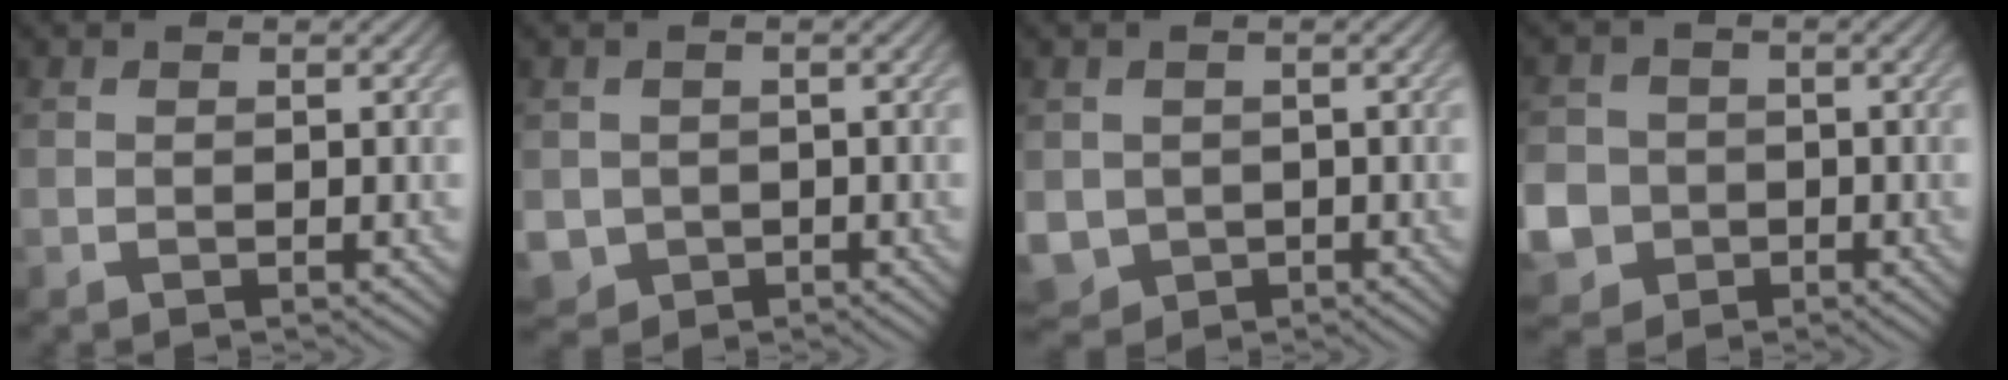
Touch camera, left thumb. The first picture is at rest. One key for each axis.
{"total": 3.3, "fx": -0.6, "fy": 3.2, "fz": 0.8, "tx": -0.036, "ty": -0.021, "tz": -0.014}
{"total": 4.0, "fx": -0.5, "fy": 3.8, "fz": 1.3, "tx": -0.051, "ty": -0.025, "tz": -0.010}
{"total": 7.7, "fx": -2.3, "fy": 6.9, "fz": 2.4, "tx": -0.091, "ty": -0.025, "tz": -0.066}